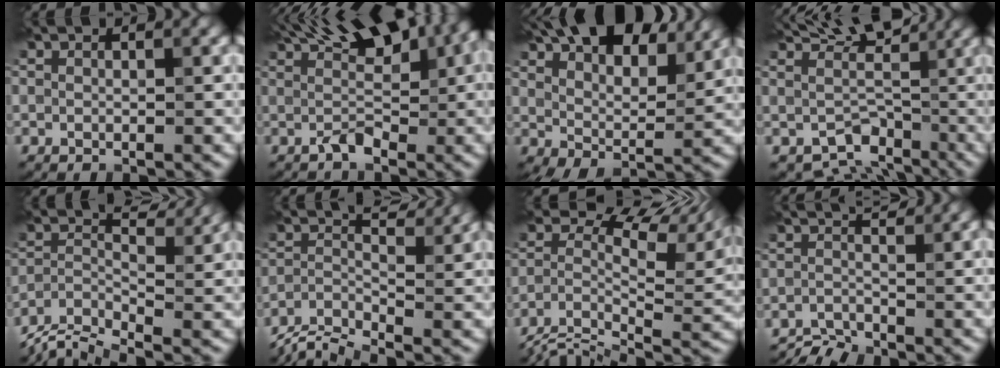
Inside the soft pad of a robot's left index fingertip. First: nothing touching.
{"total": 6.1, "force": [1.7, 2.8, 5.2], "torque": [-0.074, 0.013, 0.020]}
{"total": 11.8, "force": [7.3, 4.9, 7.8], "torque": [-0.126, 0.027, 0.110]}
{"total": 5.6, "force": [1.7, 4.1, 3.4], "torque": [-0.044, -0.012, 0.035]}
{"total": 5.1, "force": [-3.2, 1.9, 3.5], "torque": [-0.065, -0.005, -0.075]}
{"total": 4.6, "force": [-3.0, 1.6, 3.1], "torque": [-0.054, -0.002, -0.073]}
{"total": 9.2, "force": [-1.4, 4.3, 8.0], "torque": [-0.153, -0.003, -0.018]}
{"total": 2.2, "force": [-1.8, 0.5, 1.1], "torque": [-0.026, 0.004, -0.041]}